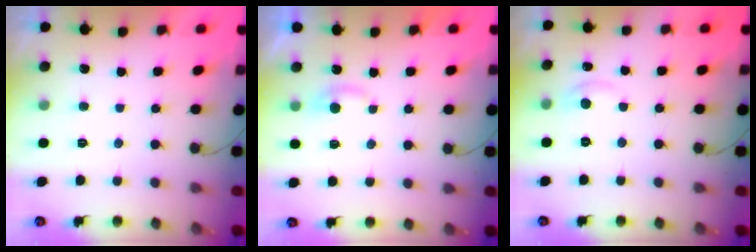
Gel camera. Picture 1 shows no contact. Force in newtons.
{"total": 2.8, "press": 2.8, "slide": 0.3}
{"total": 3.0, "press": 3.0, "slide": 0.3}